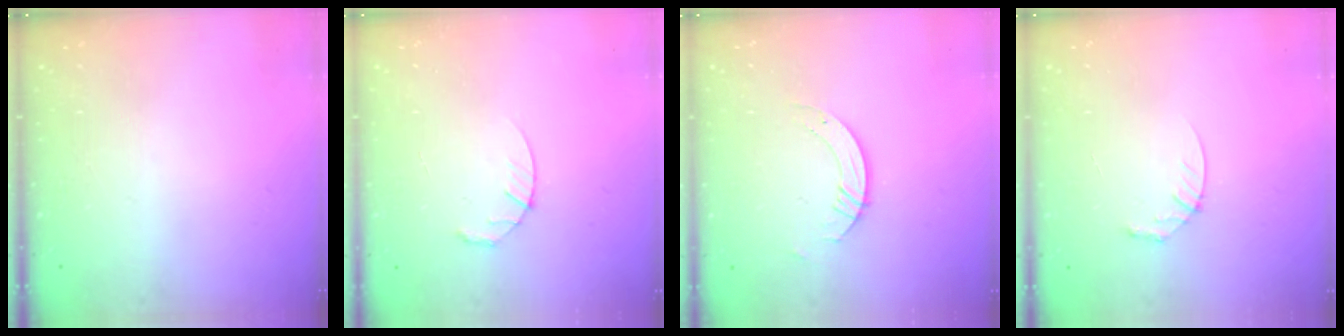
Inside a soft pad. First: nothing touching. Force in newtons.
{"total": 3.6, "press": 3.6, "slide": 0.5}
{"total": 3.7, "press": 3.6, "slide": 0.4}
{"total": 3.5, "press": 3.5, "slide": 0.3}